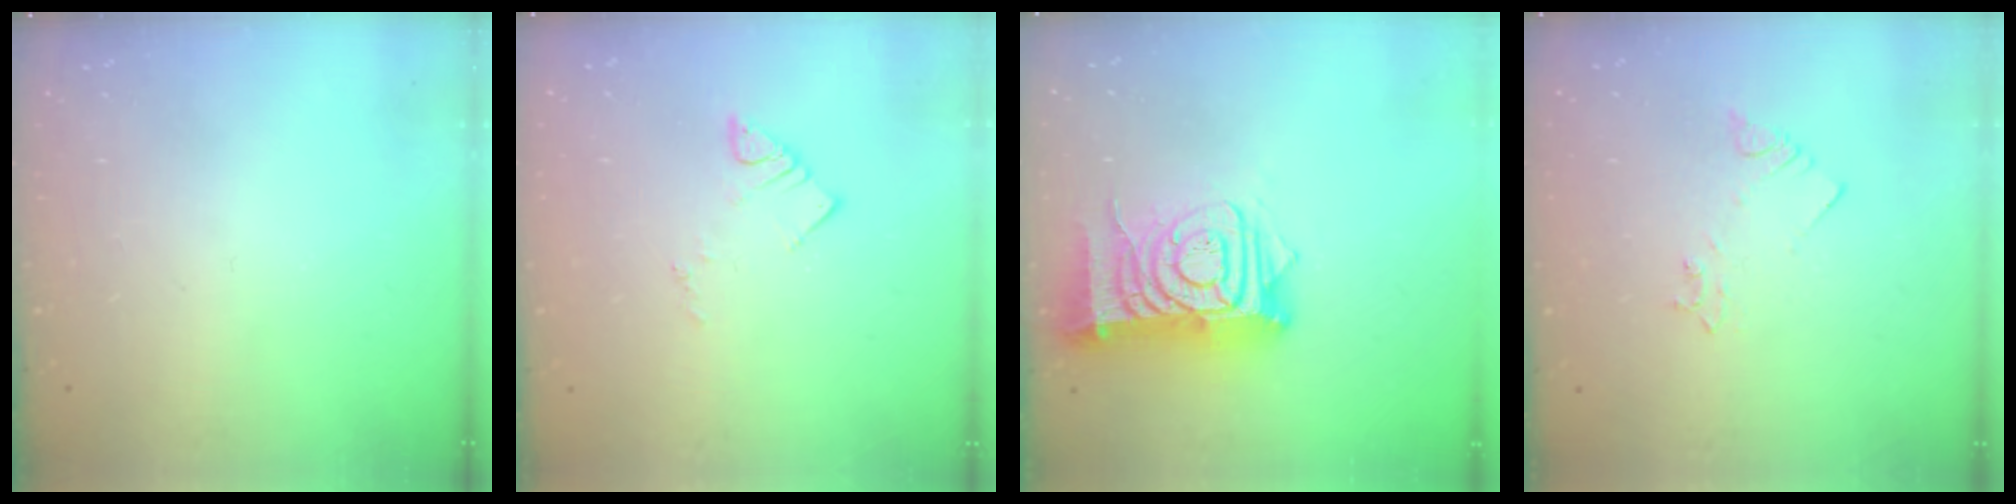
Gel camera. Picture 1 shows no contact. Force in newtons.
{"total": 4.5, "press": 4.5, "slide": 0.4}
{"total": 14.5, "press": 14.4, "slide": 1.6}
{"total": 2.5, "press": 2.5, "slide": 0.3}